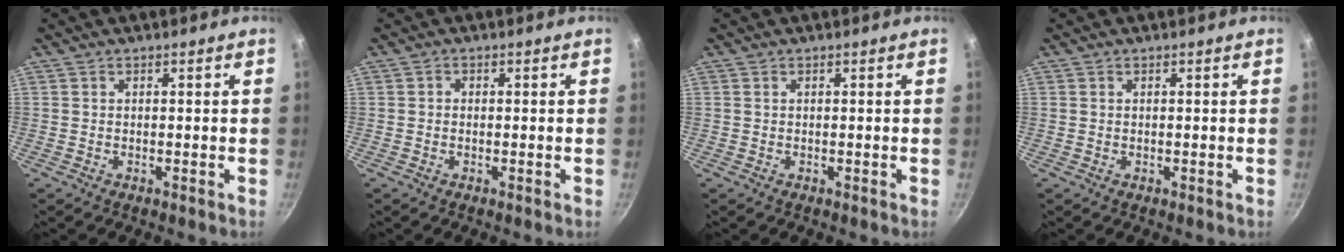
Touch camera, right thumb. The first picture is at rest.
{"total": 0.9, "force": [-0.3, 0.8, 0.3], "torque": [-0.003, 0.003, -0.007]}
{"total": 0.0}
{"total": 0.0}